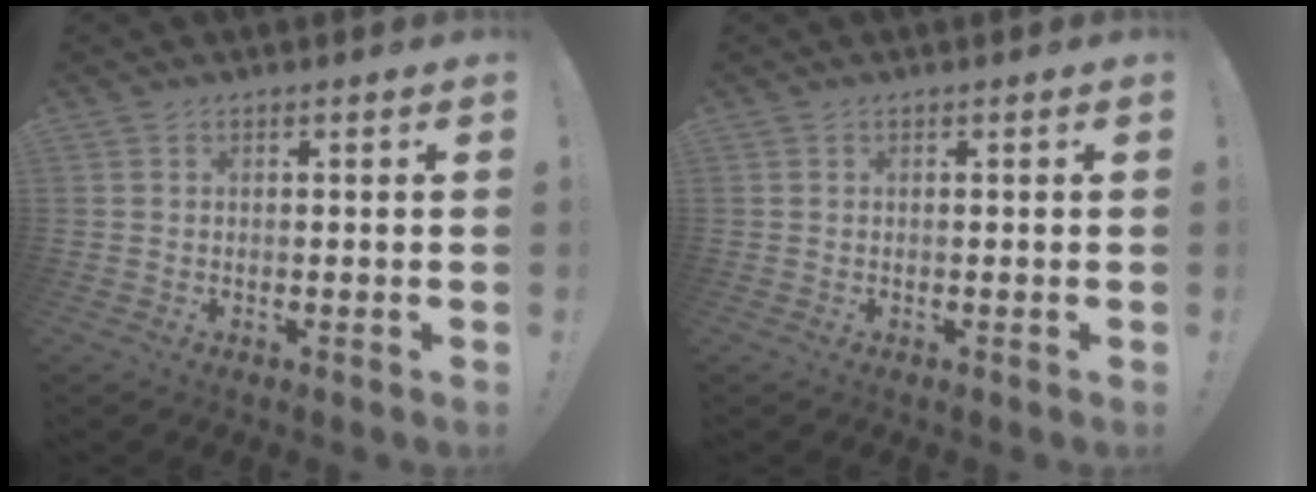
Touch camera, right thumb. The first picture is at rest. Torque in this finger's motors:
{"motor_torque": [-0.03, -0.03, 0.04, -0.02, 0.03]}